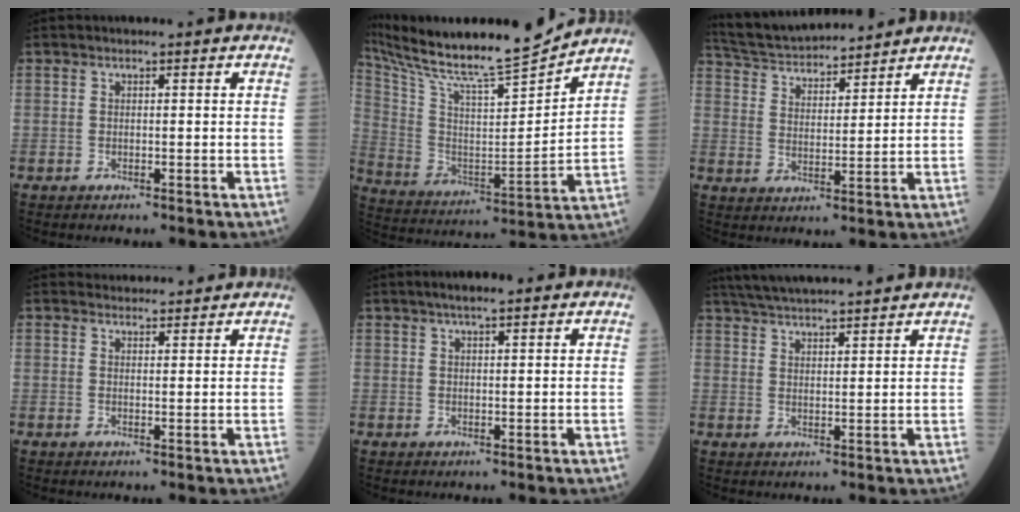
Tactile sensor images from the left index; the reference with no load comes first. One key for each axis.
{"total": 21.7, "fx": 20.1, "fy": 0.6, "fz": 8.2, "tx": -0.171, "ty": -0.044, "tz": 0.337}
{"total": 11.7, "fx": 11.1, "fy": 1.5, "fz": 3.5, "tx": -0.074, "ty": 0.025, "tz": 0.196}
{"total": 3.9, "fx": 3.8, "fy": 0.5, "fz": 0.2, "tx": -0.009, "ty": 0.023, "tz": 0.056}
{"total": 3.9, "fx": 2.8, "fy": 0.6, "fz": 2.6, "tx": -0.044, "ty": 0.017, "tz": 0.044}
{"total": 12.8, "fx": 11.7, "fy": 0.2, "fz": 5.0, "tx": -0.094, "ty": 0.032, "tz": 0.177}